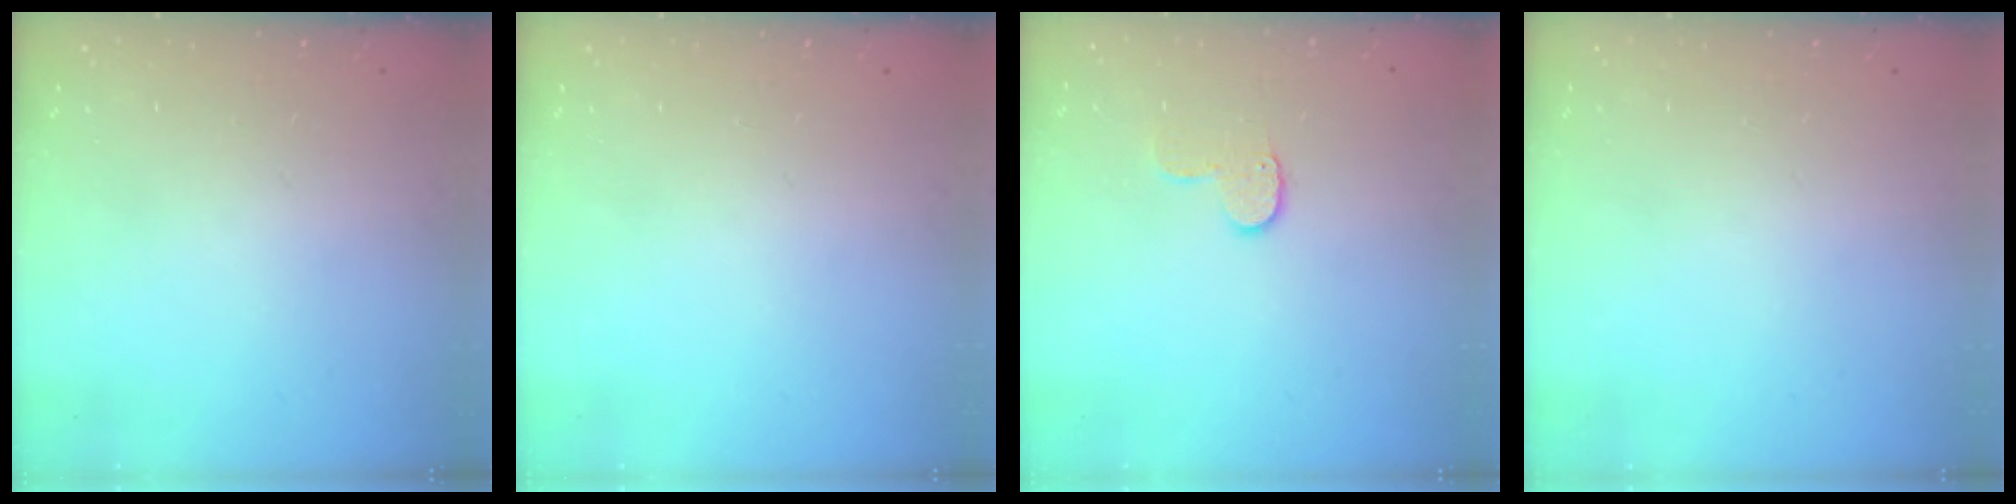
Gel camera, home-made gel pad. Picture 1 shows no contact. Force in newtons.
{"total": 0.0}
{"total": 6.5, "press": 6.4, "slide": 0.4}
{"total": 0.0}